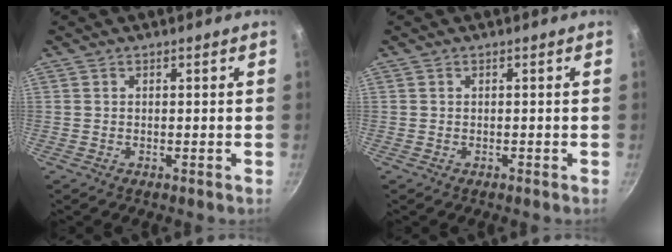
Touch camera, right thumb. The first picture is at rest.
{"total": 0.0}